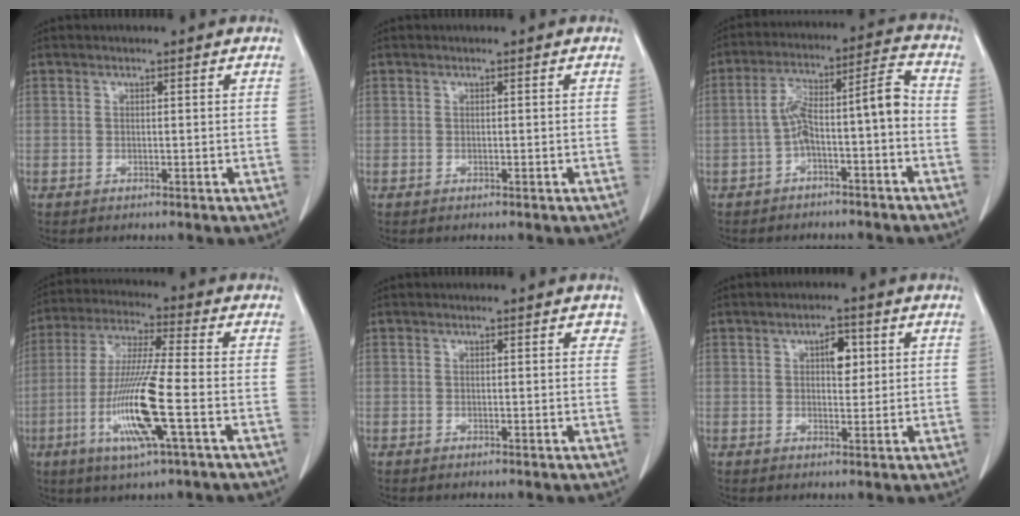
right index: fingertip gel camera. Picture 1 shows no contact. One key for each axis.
{"total": 0.0}
{"total": 9.1, "fx": -2.5, "fy": 1.4, "fz": 8.6, "tx": -0.148, "ty": 0.048, "tz": -0.039}
{"total": 13.3, "fx": -3.9, "fy": 0.1, "fz": 12.8, "tx": -0.262, "ty": -0.016, "tz": -0.077}
{"total": 1.4, "fx": 0.9, "fy": 0.8, "fz": 0.7, "tx": 0.005, "ty": 0.004, "tz": 0.003}
{"total": 3.6, "fx": 1.1, "fy": 1.8, "fz": 2.9, "tx": -0.044, "ty": 0.006, "tz": 0.016}